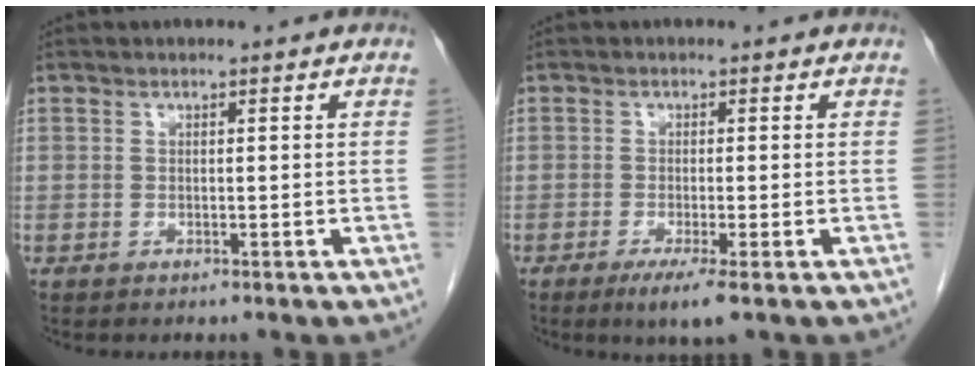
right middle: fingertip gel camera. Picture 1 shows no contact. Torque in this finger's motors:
{"motor_torque": [0.90, -0.44, 0.32, 0.07]}